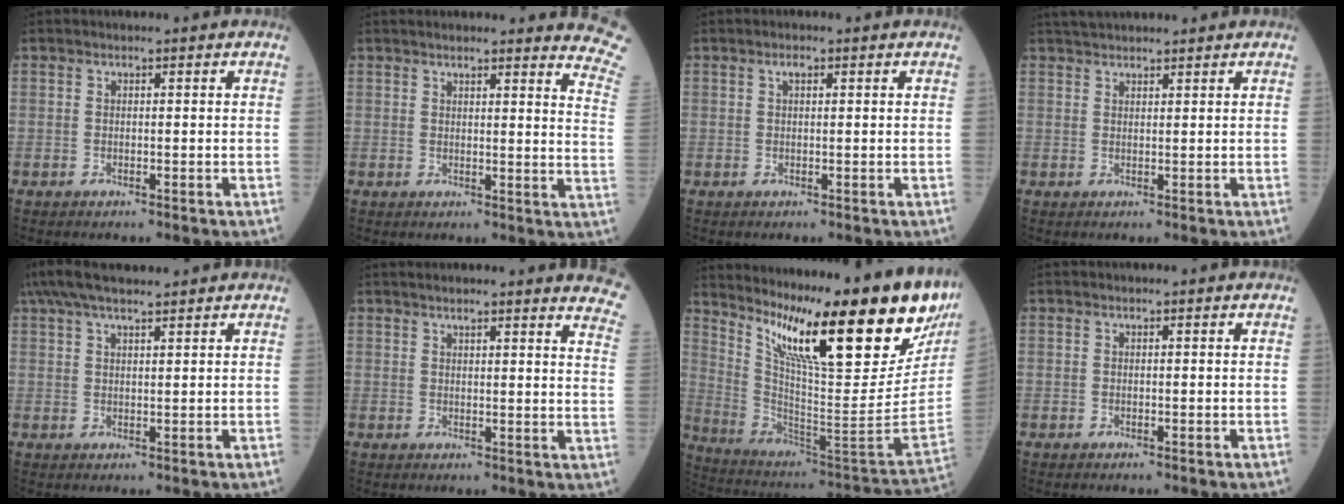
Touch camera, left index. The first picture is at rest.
{"total": 12.9, "force": [12.3, 0.0, 3.9], "torque": [-0.018, -0.085, 0.105]}
{"total": 1.0, "force": [0.4, 0.4, 0.8], "torque": [-0.017, 0.004, 0.007]}
{"total": 4.9, "force": [4.5, 0.8, 1.8], "torque": [-0.026, 0.038, 0.078]}
{"total": 8.1, "force": [6.6, 1.4, 4.6], "torque": [-0.085, 0.044, 0.116]}
{"total": 13.1, "force": [12.1, 0.5, 5.0], "torque": [-0.038, -0.057, 0.113]}
{"total": 29.2, "force": [19.7, 4.1, 21.1], "torque": [-0.353, -0.043, 0.296]}
{"total": 0.0}